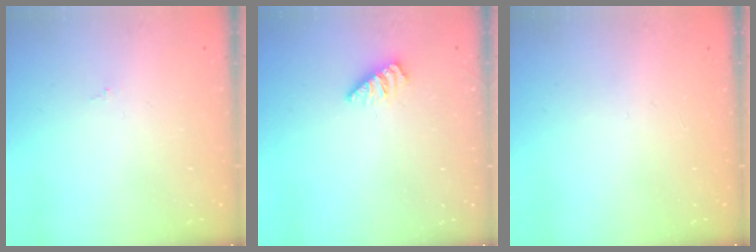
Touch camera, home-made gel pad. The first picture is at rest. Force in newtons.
{"total": 0.0}
{"total": 0.0}